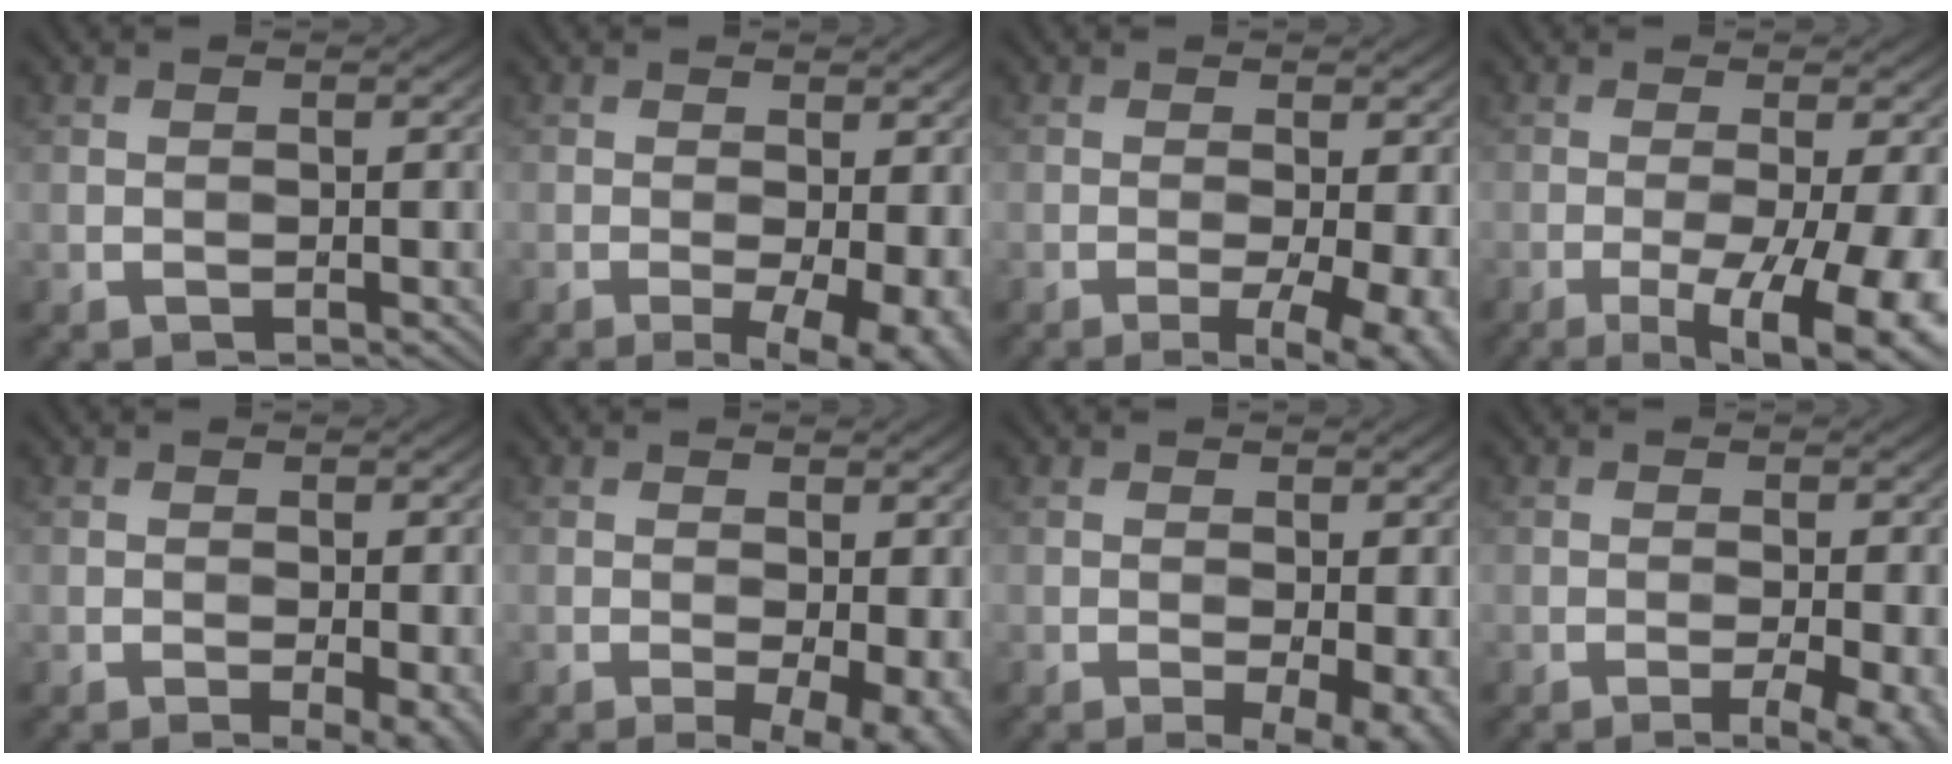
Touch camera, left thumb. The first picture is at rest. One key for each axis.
{"total": 6.7, "fx": -1.9, "fy": 2.6, "fz": 5.9, "tx": -0.090, "ty": -0.011, "tz": -0.021}
{"total": 7.3, "fx": -2.3, "fy": 2.3, "fz": 6.5, "tx": -0.092, "ty": -0.006, "tz": -0.024}
{"total": 11.5, "fx": -4.3, "fy": 2.9, "fz": 10.3, "tx": -0.142, "ty": -0.007, "tz": -0.051}
{"total": 3.1, "fx": -1.1, "fy": 0.9, "fz": 2.8, "tx": -0.039, "ty": -0.006, "tz": -0.012}
{"total": 6.3, "fx": -1.6, "fy": 2.6, "fz": 5.5, "tx": -0.082, "ty": -0.011, "tz": -0.017}
{"total": 4.7, "fx": -1.4, "fy": 1.8, "fz": 4.2, "tx": -0.058, "ty": -0.008, "tz": -0.016}
{"total": 4.0, "fx": -1.7, "fy": 0.7, "fz": 3.6, "tx": -0.054, "ty": 0.001, "tz": -0.023}